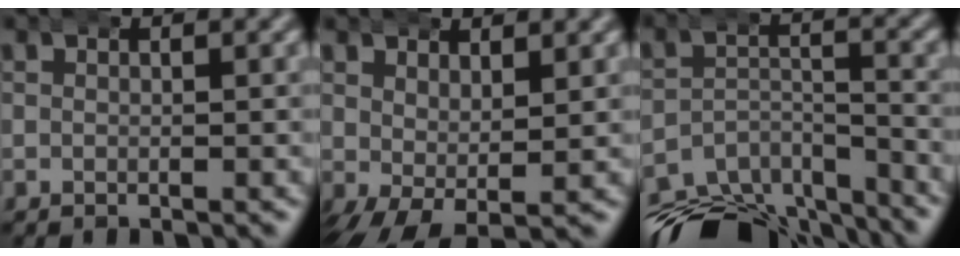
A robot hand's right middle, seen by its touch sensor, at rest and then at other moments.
{"total": 4.4, "force": [-1.1, 2.2, 3.6], "torque": [-0.072, -0.036, 0.007]}
{"total": 9.7, "force": [-8.2, 3.9, 3.4], "torque": [-0.041, -0.027, -0.131]}